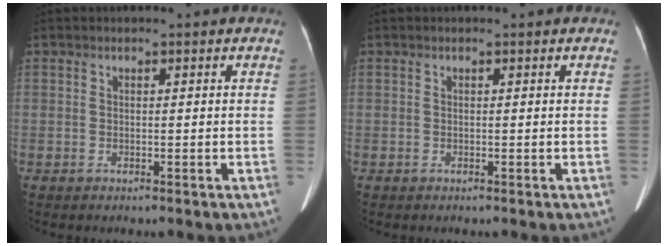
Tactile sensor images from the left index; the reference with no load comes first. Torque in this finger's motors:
{"motor_torque": [0.04, 0.05, 0.03, 0.02]}